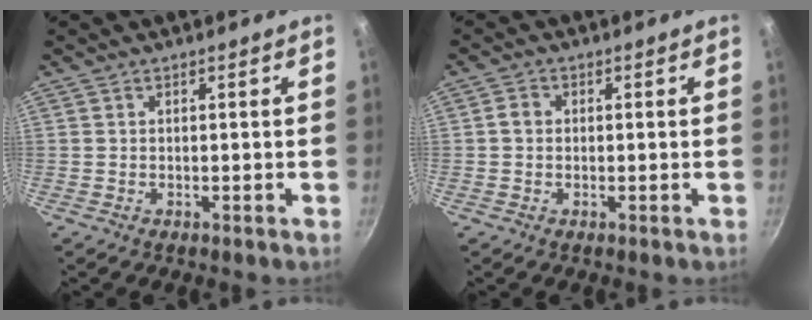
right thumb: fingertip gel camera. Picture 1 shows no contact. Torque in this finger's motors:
{"motor_torque": [-0.24, 0.67, 0.37, -0.30, 0.00]}